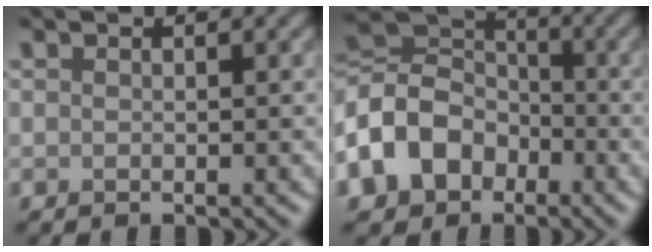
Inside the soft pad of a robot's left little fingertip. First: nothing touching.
{"total": 8.4, "force": [-3.4, 6.5, 4.0], "torque": [-0.086, 0.005, -0.086]}